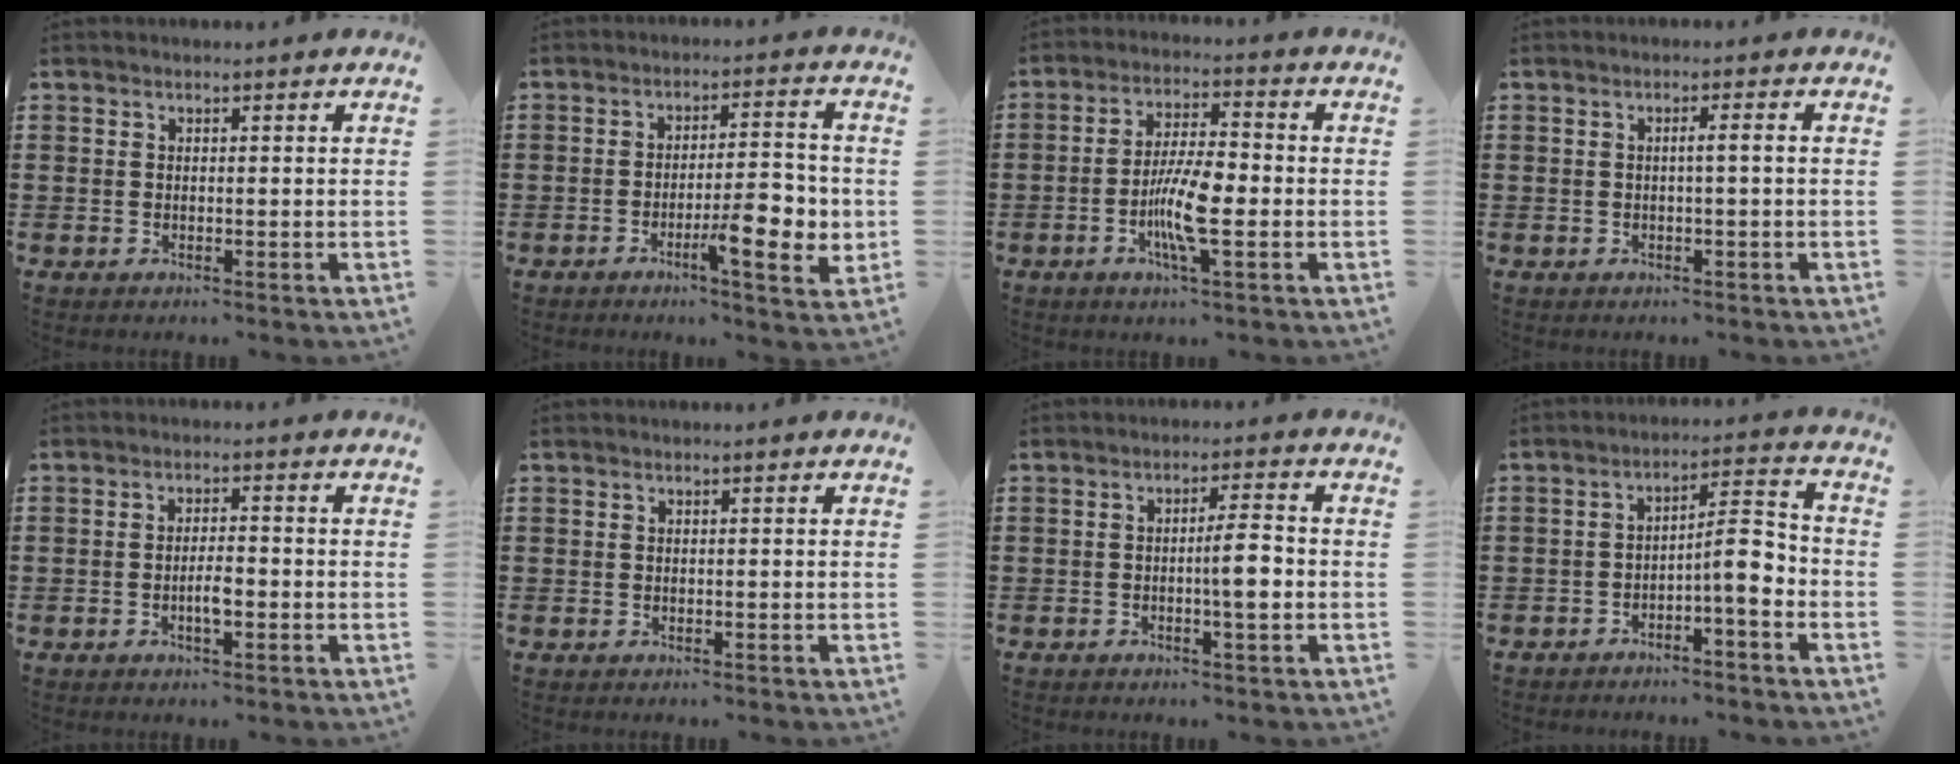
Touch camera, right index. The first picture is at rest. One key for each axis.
{"total": 8.7, "fx": -2.8, "fy": 2.4, "fz": 7.9, "tx": -0.102, "ty": -0.008, "tz": -0.046}
{"total": 8.4, "fx": -2.2, "fy": 2.1, "fz": 7.9, "tx": -0.151, "ty": -0.003, "tz": -0.042}
{"total": 1.7, "fx": -0.2, "fy": -0.1, "fz": 1.7, "tx": -0.030, "ty": -0.001, "tz": -0.006}
{"total": 3.2, "fx": -1.0, "fy": 0.9, "fz": 2.9, "tx": -0.060, "ty": 0.003, "tz": -0.021}
{"total": 0.0}
{"total": 4.9, "fx": -0.8, "fy": 0.6, "fz": 4.9, "tx": -0.076, "ty": -0.002, "tz": -0.017}
{"total": 6.8, "fx": -2.4, "fy": 1.8, "fz": 6.1, "tx": -0.097, "ty": 0.009, "tz": -0.045}